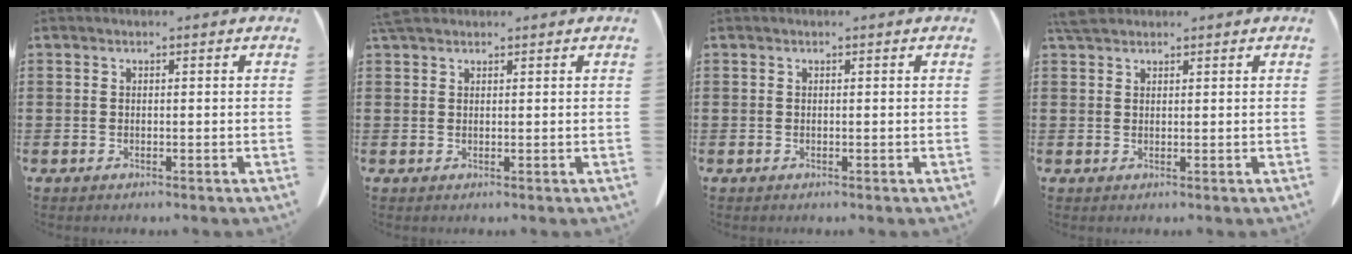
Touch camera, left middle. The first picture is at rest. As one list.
[{"total": 2.3, "force": [2.0, 0.8, 1.0], "torque": [-0.026, 0.004, 0.040]}, {"total": 0.0}, {"total": 2.4, "force": [2.1, 0.9, 0.9], "torque": [-0.025, 0.004, 0.042]}]